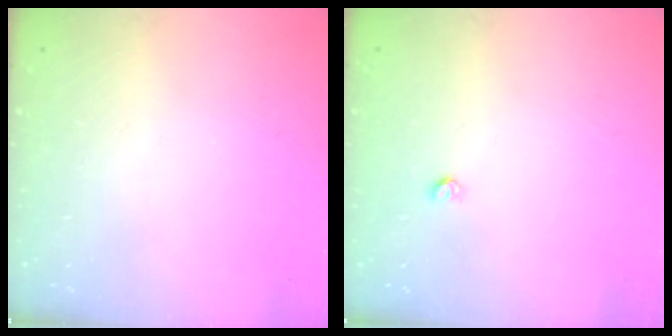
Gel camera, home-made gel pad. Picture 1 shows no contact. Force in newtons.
{"total": 3.2, "press": 3.2, "slide": 0.3}